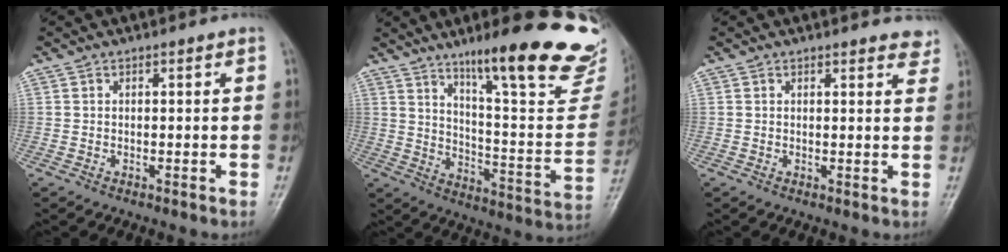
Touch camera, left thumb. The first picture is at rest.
{"total": 26.2, "force": [18.2, 4.8, 18.3], "torque": [-0.219, -0.091, 0.259]}
{"total": 3.7, "force": [3.3, 1.2, 1.1], "torque": [0.009, -0.016, 0.024]}